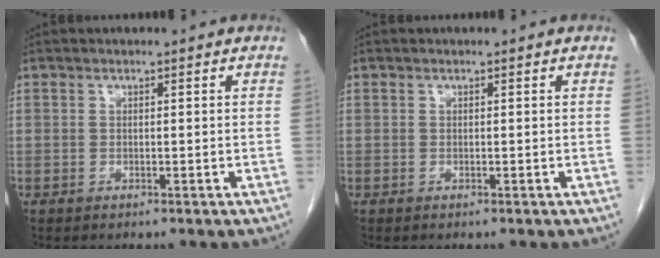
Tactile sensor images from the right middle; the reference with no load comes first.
{"total": 0.0}